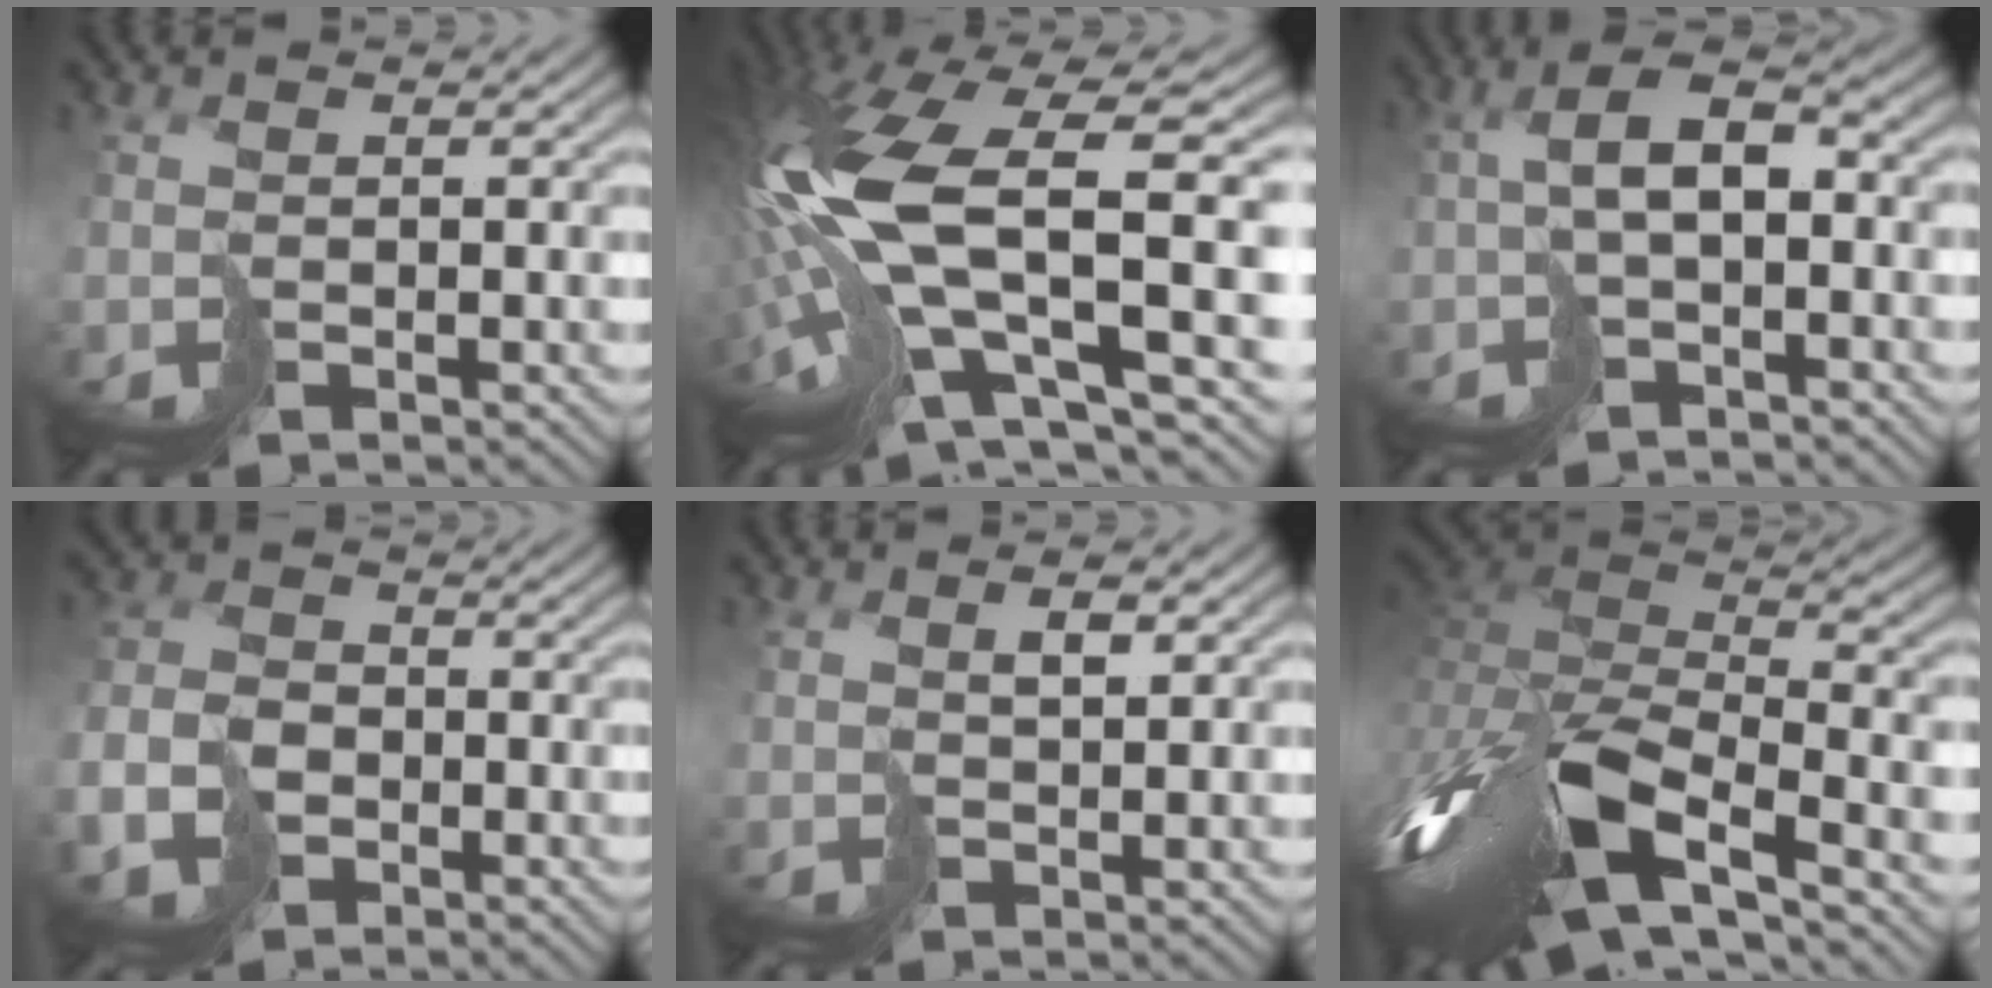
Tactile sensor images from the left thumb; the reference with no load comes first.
{"total": 20.1, "force": [0.2, 9.8, 17.6], "torque": [-0.385, -0.036, 0.017]}
{"total": 6.5, "force": [-0.4, 2.8, 5.9], "torque": [-0.116, 0.013, -0.007]}
{"total": 5.5, "force": [-2.6, 4.0, 2.7], "torque": [-0.074, -0.009, -0.053]}
{"total": 2.2, "force": [1.6, 0.4, 1.4], "torque": [-0.022, 0.003, 0.034]}
{"total": 15.4, "force": [-6.7, 6.8, 12.1], "torque": [-0.295, -0.016, -0.107]}